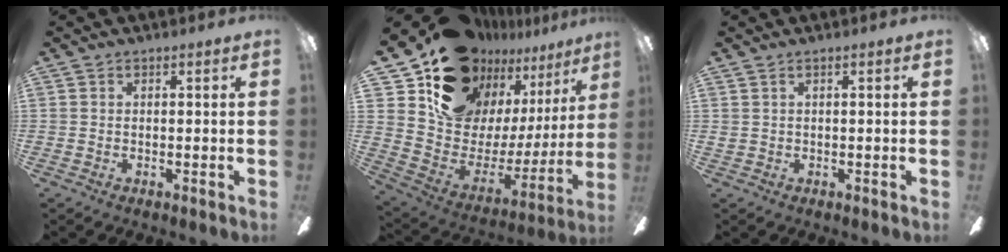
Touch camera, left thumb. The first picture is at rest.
{"total": 21.1, "force": [15.5, 12.0, 7.8], "torque": [-0.133, -0.109, 0.296]}
{"total": 0.8, "force": [0.2, 0.4, 0.6], "torque": [-0.013, 0.003, 0.004]}